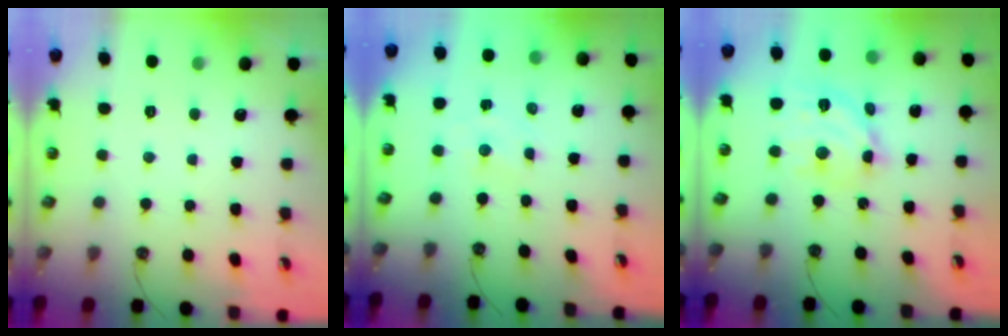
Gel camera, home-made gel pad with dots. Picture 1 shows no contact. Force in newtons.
{"total": 1.8, "press": 1.7, "slide": 0.3}
{"total": 13.1, "press": 13.1, "slide": 1.0}